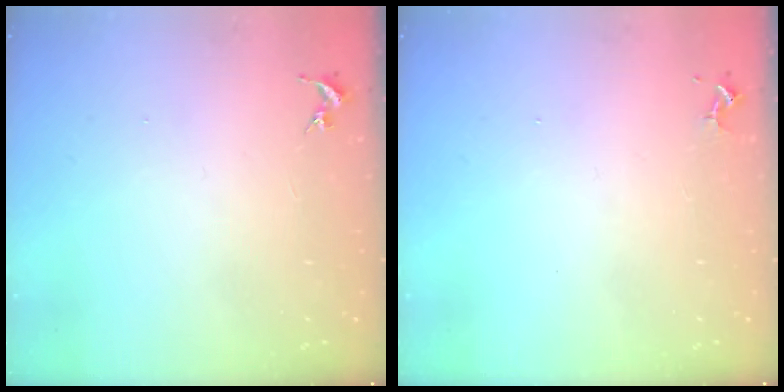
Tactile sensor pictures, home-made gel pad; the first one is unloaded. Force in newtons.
{"total": 3.1, "press": 3.1, "slide": 0.4}